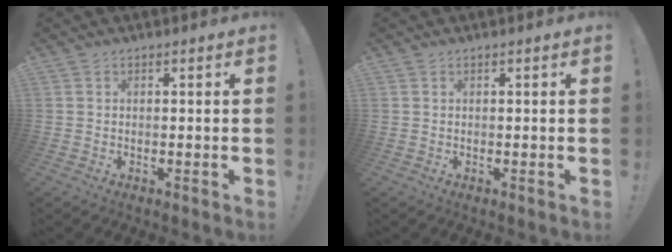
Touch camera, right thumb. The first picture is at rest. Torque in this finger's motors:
{"motor_torque": [-0.04, 0.04, -0.15, 0.05, 0.00]}